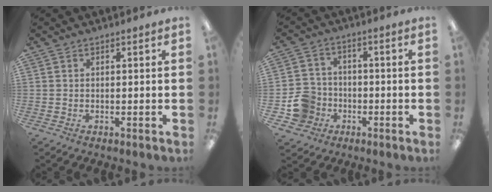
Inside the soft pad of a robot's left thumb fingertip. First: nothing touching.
{"total": 8.7, "force": [-2.8, 8.0, 1.9], "torque": [-0.052, 0.027, -0.043]}